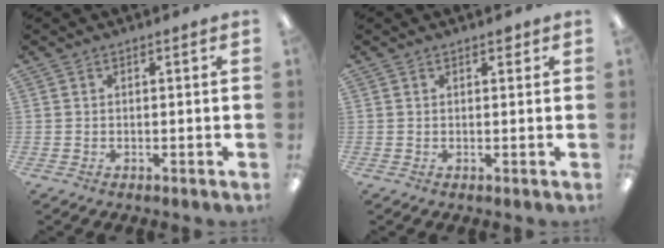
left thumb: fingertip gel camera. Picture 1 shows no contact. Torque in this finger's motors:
{"motor_torque": [0.09, 0.01, 0.11, -0.21, 0.00]}